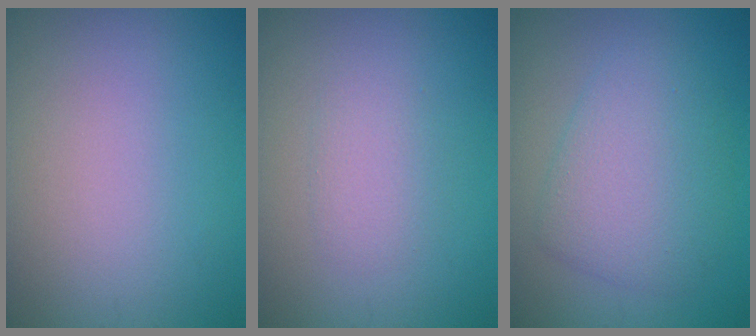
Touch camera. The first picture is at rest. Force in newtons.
{"total": 1.8, "press": 1.8, "slide": 0.1}
{"total": 4.8, "press": 4.8, "slide": 0.2}